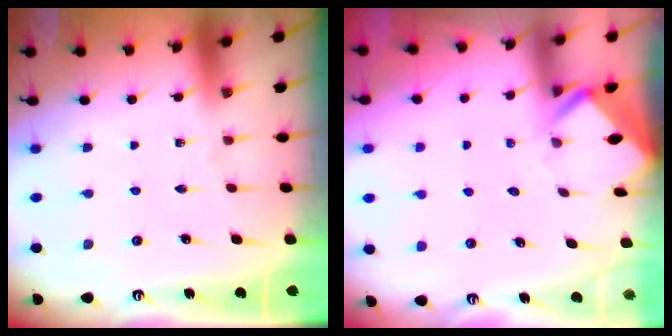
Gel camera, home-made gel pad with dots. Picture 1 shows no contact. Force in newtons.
{"total": 3.0, "press": 3.0, "slide": 0.2}